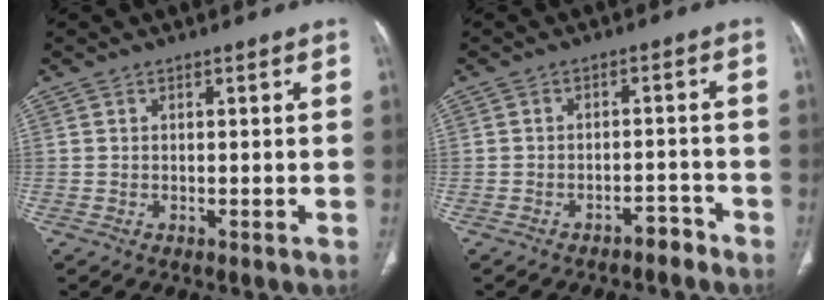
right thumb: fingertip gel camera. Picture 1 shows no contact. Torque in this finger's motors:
{"motor_torque": [-0.03, 0.03, -0.24, -0.08, 0.00]}